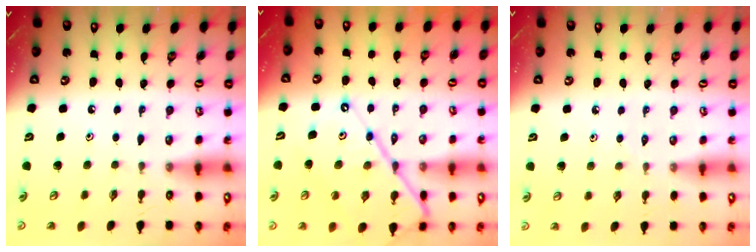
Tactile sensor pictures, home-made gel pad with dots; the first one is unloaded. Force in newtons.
{"total": 15.9, "press": 15.8, "slide": 1.7}
{"total": 3.3, "press": 3.3, "slide": 0.6}